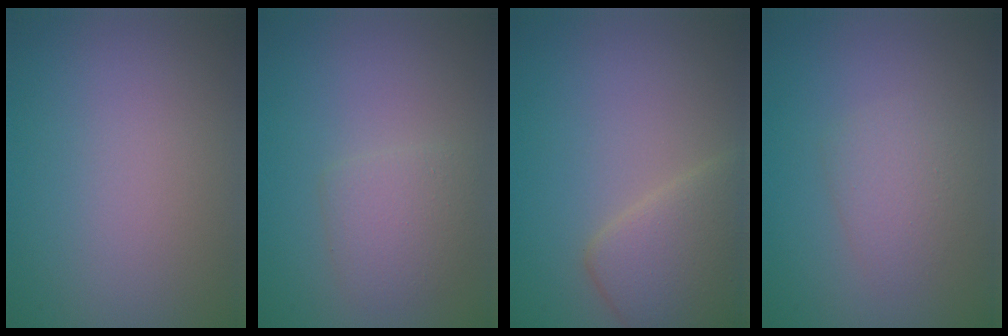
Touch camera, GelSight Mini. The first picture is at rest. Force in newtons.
{"total": 2.3, "press": 2.3, "slide": 0.0}
{"total": 4.4, "press": 4.4, "slide": 0.3}
{"total": 2.1, "press": 2.1, "slide": 0.2}